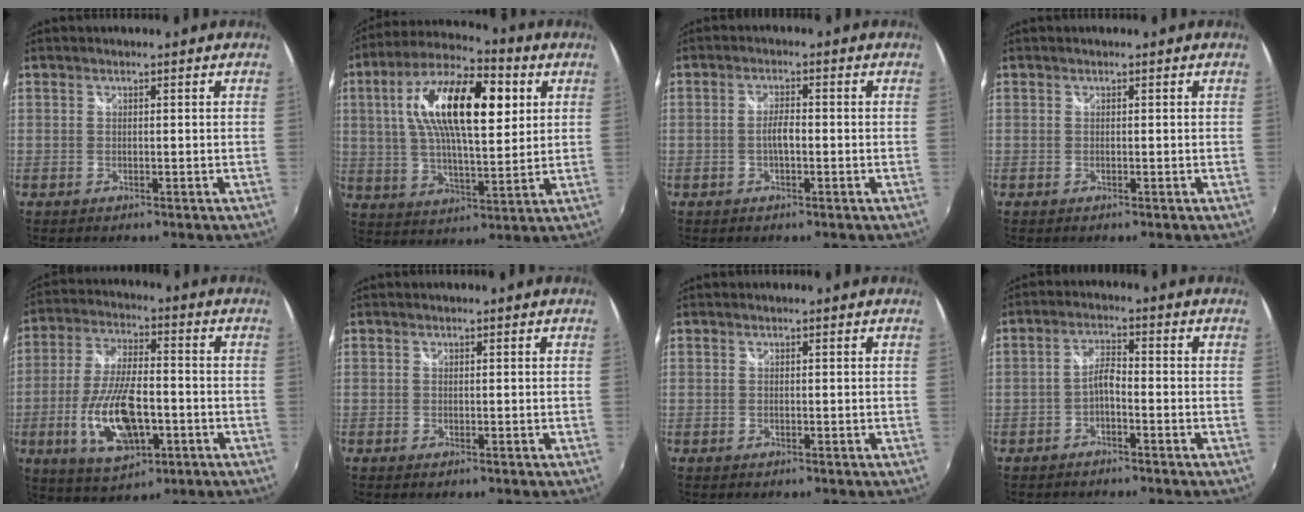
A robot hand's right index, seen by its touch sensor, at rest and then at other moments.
{"total": 19.5, "force": [5.4, 7.2, 17.2], "torque": [-0.309, 0.028, 0.085]}
{"total": 2.7, "force": [-0.7, 0.7, 2.5], "torque": [-0.049, 0.002, -0.014]}
{"total": 0.0}
{"total": 15.2, "force": [-4.5, 6.6, 13.0], "torque": [-0.266, -0.013, -0.075]}
{"total": 0.0}
{"total": 0.0}
{"total": 3.0, "force": [-1.9, 0.9, 2.2], "torque": [-0.049, 0.009, -0.036]}